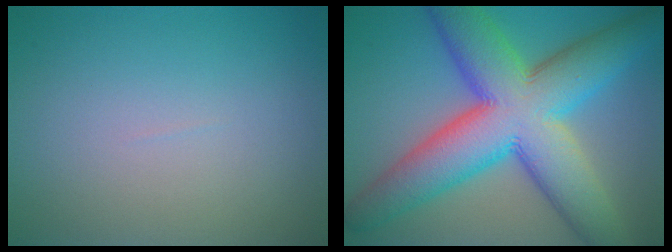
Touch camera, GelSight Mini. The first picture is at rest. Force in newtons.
{"total": 13.8, "press": 13.7, "slide": 0.3}